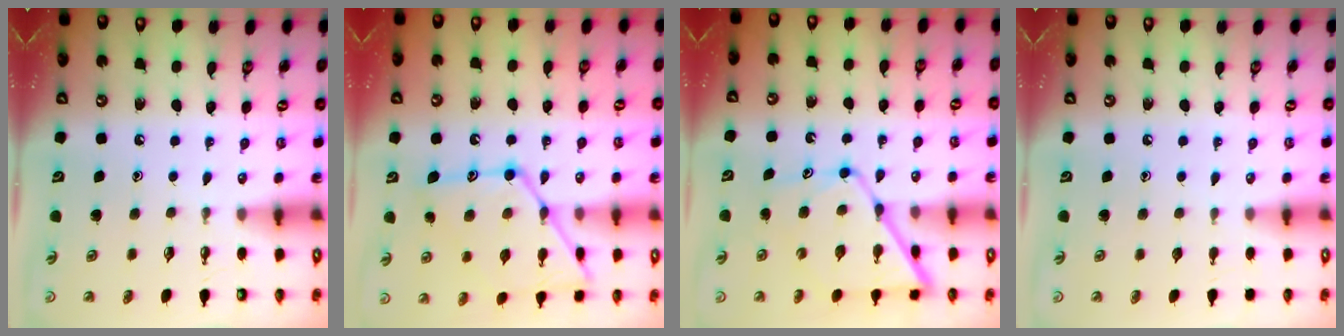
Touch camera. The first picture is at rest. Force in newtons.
{"total": 18.0, "press": 17.9, "slide": 1.5}
{"total": 12.3, "press": 12.3, "slide": 1.1}
{"total": 0.0}